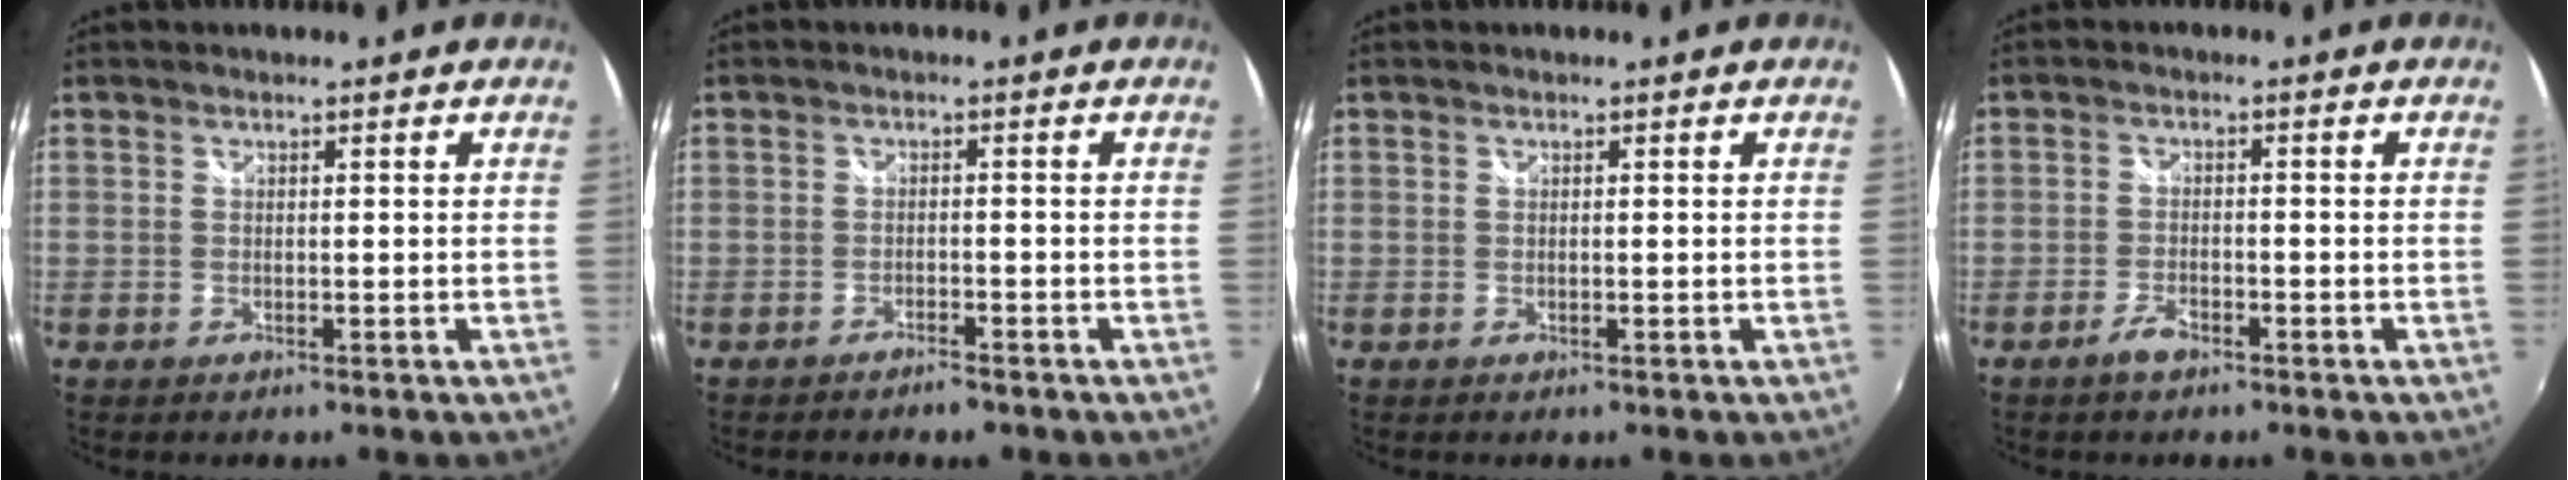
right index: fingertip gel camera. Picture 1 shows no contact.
{"total": 2.4, "force": [-2.1, 0.6, 1.0], "torque": [-0.026, -0.003, -0.035]}
{"total": 0.0}
{"total": 3.0, "force": [-2.3, 1.1, 1.6], "torque": [-0.043, -0.002, -0.046]}